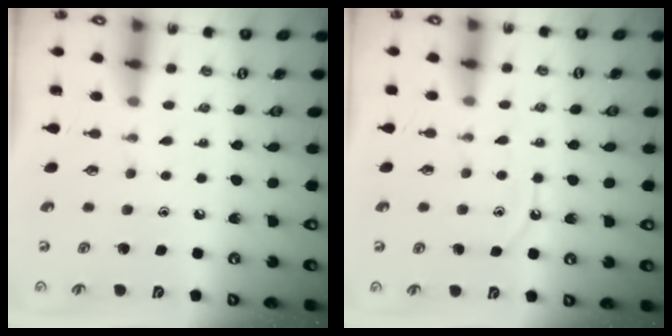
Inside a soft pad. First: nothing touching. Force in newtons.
{"total": 6.2, "press": 6.1, "slide": 0.7}